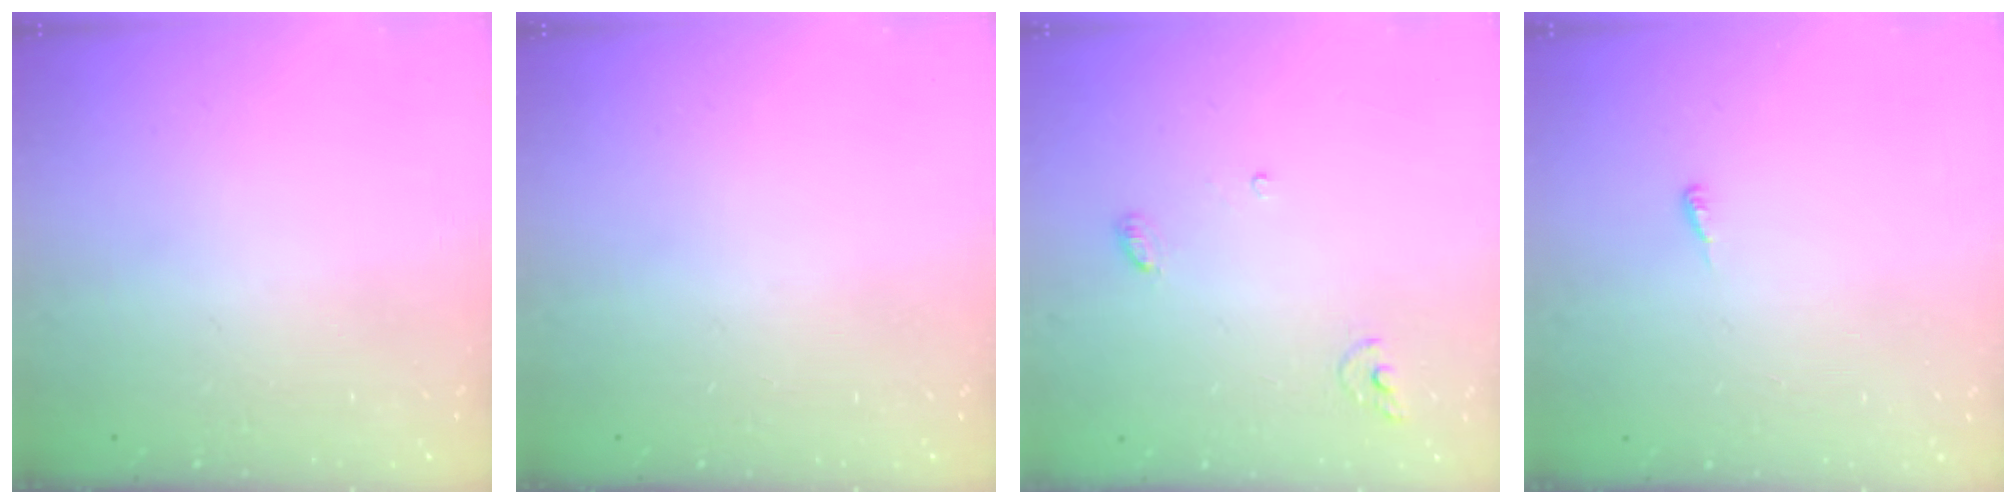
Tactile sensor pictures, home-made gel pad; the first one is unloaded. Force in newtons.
{"total": 0.0}
{"total": 3.8, "press": 3.8, "slide": 0.2}
{"total": 4.4, "press": 4.4, "slide": 0.5}